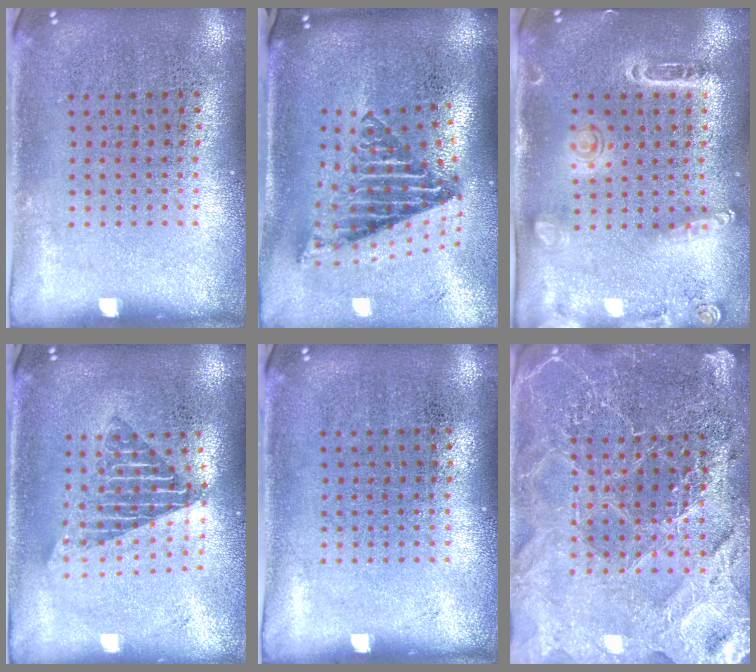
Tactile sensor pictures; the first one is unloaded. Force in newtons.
{"total": 2.8, "press": 1.7, "slide": 2.2}
{"total": 1.6, "press": 1.5, "slide": 0.4}
{"total": 1.7, "press": 1.4, "slide": 1.0}
{"total": 0.0}
{"total": 4.9, "press": 4.4, "slide": 2.1}